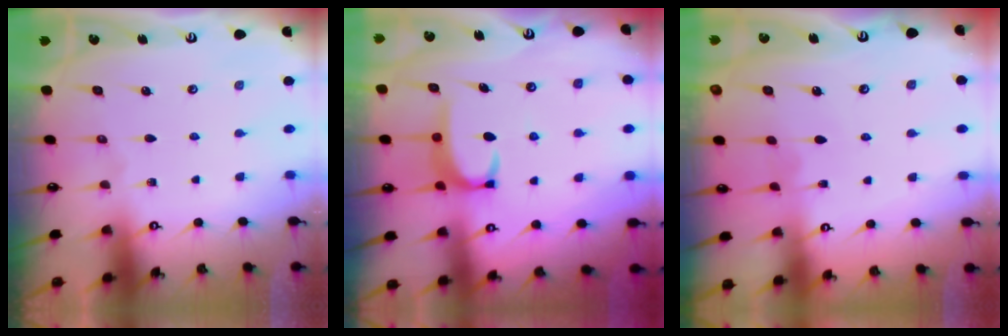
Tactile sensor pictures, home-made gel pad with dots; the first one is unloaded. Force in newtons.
{"total": 3.3, "press": 3.3, "slide": 0.5}
{"total": 2.3, "press": 2.3, "slide": 0.2}